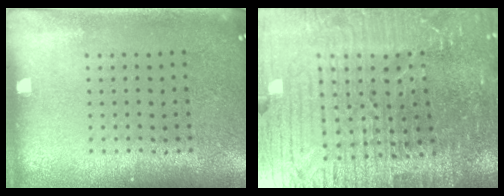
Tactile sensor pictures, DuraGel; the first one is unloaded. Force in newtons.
{"total": 6.3, "press": 5.7, "slide": 2.9}